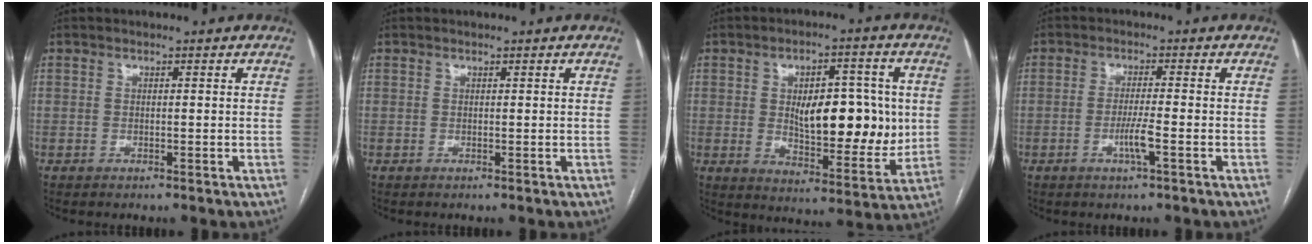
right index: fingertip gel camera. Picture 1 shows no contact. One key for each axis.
{"total": 0.0}
{"total": 14.4, "fx": 1.1, "fy": 6.2, "fz": 12.9, "tx": -0.189, "ty": 0.001, "tz": 0.027}
{"total": 3.6, "fx": -1.4, "fy": -0.3, "fz": 3.3, "tx": -0.065, "ty": -0.006, "tz": -0.027}